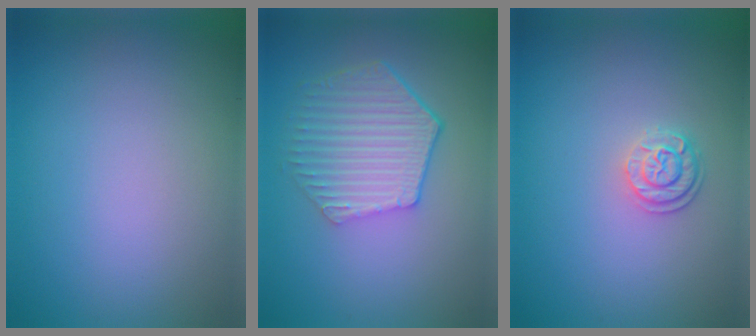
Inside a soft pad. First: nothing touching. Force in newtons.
{"total": 5.9, "press": 4.5, "slide": 3.9}
{"total": 2.1, "press": 1.8, "slide": 1.2}